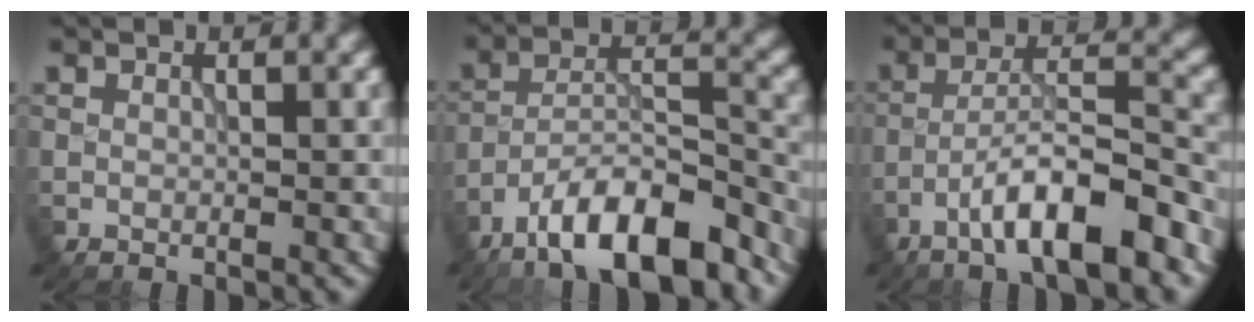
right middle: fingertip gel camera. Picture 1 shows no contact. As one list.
[{"total": 11.3, "force": [-8.0, 3.7, 7.1], "torque": [-0.104, 0.013, -0.147]}, {"total": 8.9, "force": [-5.2, 1.9, 7.0], "torque": [-0.110, 0.020, -0.087]}]